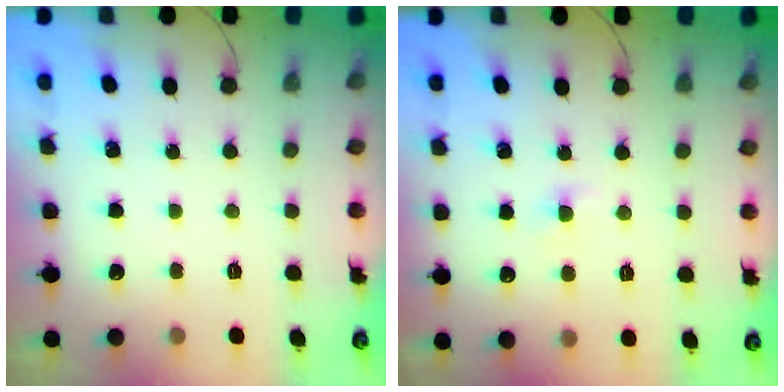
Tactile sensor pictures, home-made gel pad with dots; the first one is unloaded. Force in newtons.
{"total": 1.9, "press": 1.7, "slide": 0.7}